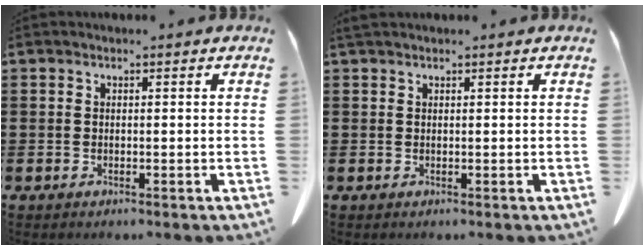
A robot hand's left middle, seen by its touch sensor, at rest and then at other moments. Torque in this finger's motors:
{"motor_torque": [0.12, -0.06, 0.00, 0.00]}